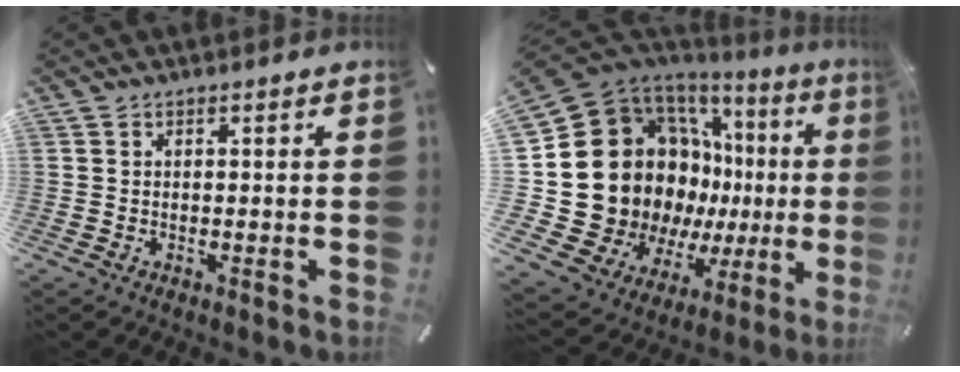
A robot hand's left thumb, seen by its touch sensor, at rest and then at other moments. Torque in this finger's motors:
{"motor_torque": [2.40, 2.61, 2.53, -0.24, 0.27]}